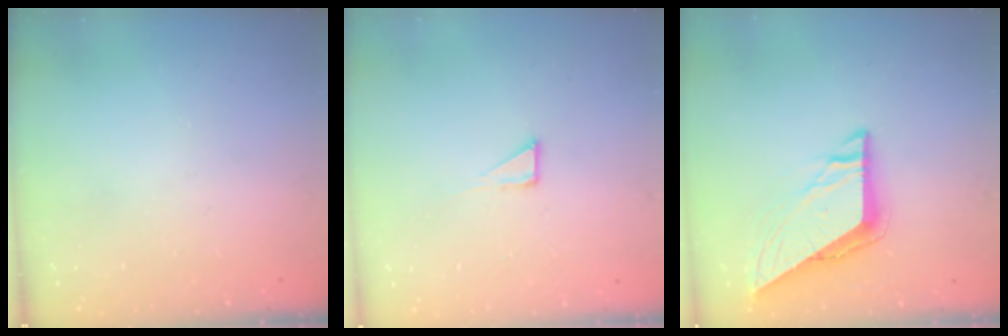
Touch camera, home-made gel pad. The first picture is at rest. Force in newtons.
{"total": 3.3, "press": 3.3, "slide": 0.3}
{"total": 8.3, "press": 8.3, "slide": 1.0}